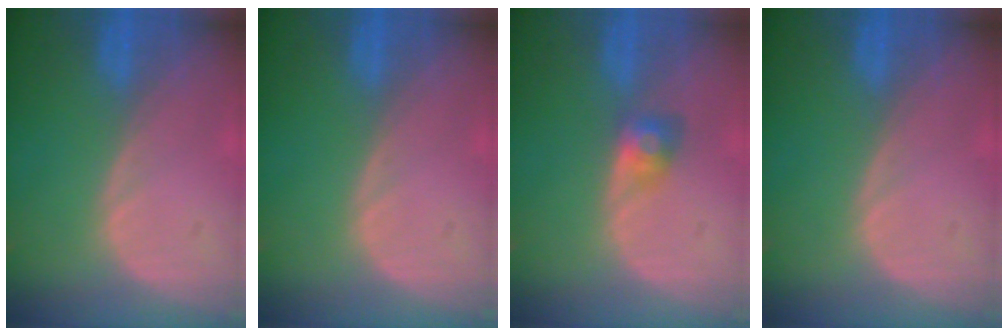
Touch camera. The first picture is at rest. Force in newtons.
{"total": 0.0}
{"total": 2.8, "press": 2.6, "slide": 1.1}
{"total": 0.0}